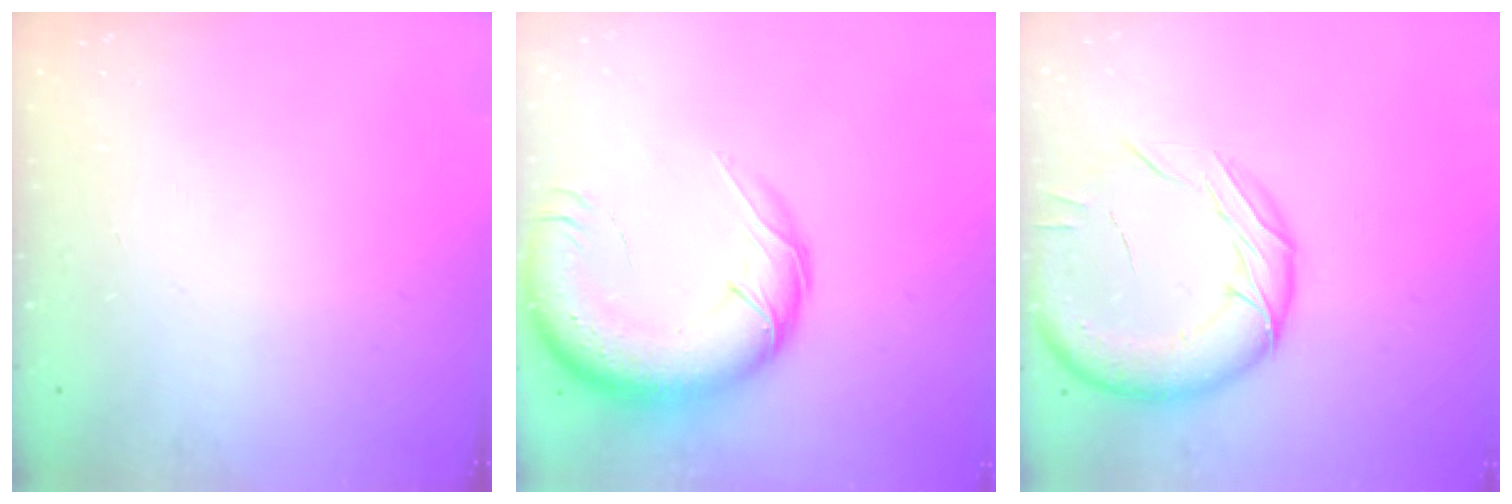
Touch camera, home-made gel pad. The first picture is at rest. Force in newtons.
{"total": 22.3, "press": 21.7, "slide": 5.0}
{"total": 15.2, "press": 15.1, "slide": 1.7}